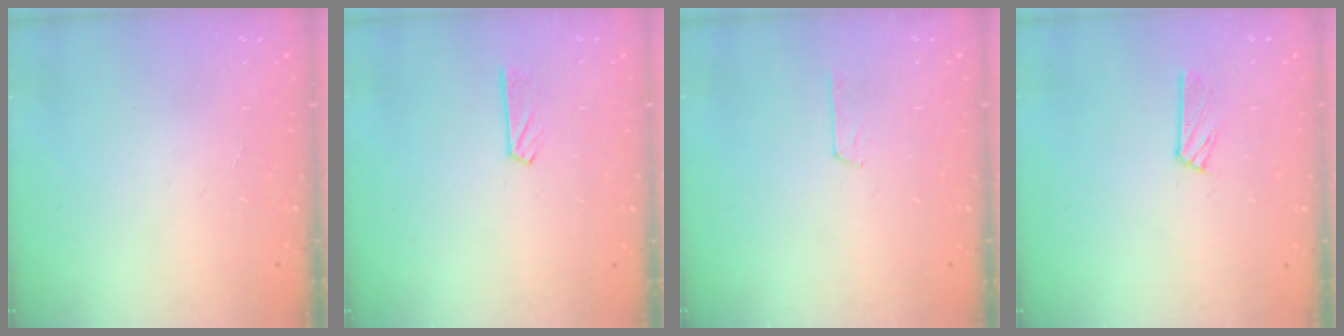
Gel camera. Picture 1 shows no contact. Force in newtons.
{"total": 6.2, "press": 6.2, "slide": 0.2}
{"total": 2.9, "press": 2.9, "slide": 0.3}
{"total": 4.7, "press": 4.6, "slide": 0.3}